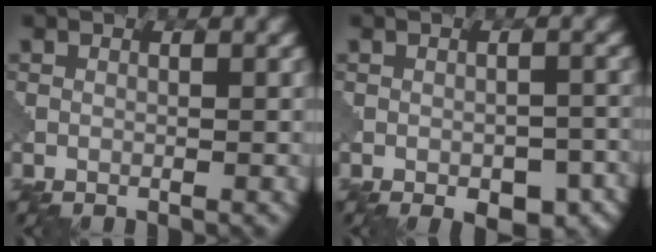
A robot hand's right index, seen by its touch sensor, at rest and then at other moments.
{"total": 6.3, "force": [-4.3, 3.1, 3.5], "torque": [-0.039, -0.013, -0.029]}